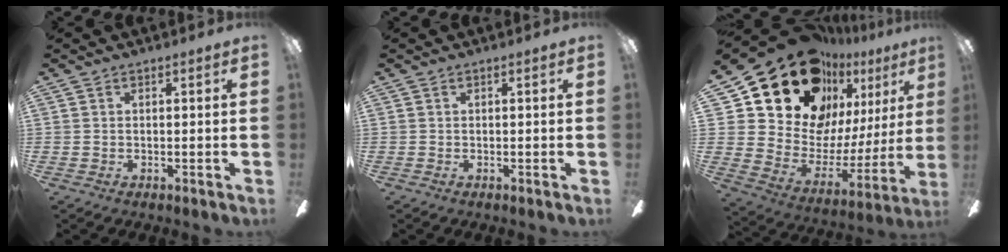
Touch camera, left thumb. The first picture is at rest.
{"total": 0.0}
{"total": 22.8, "force": [16.8, 12.1, 9.5], "torque": [-0.194, -0.125, 0.318]}